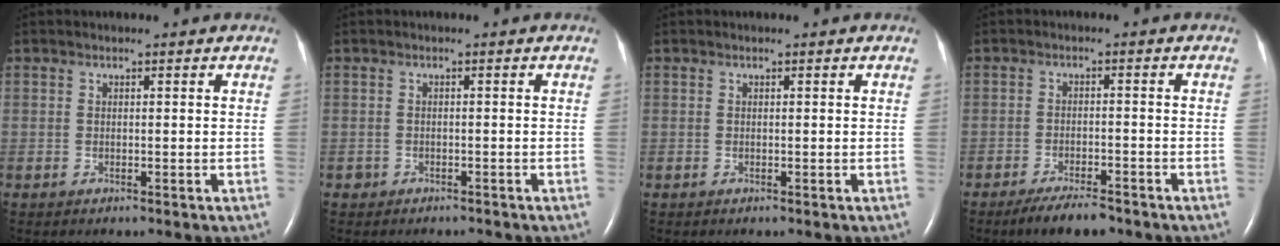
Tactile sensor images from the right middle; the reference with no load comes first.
{"total": 1.2, "force": [-1.0, 0.7, -0.2], "torque": [-0.003, 0.003, -0.016]}
{"total": 0.0}
{"total": 5.4, "force": [-4.3, 1.2, 3.0], "torque": [-0.056, -0.007, -0.071]}